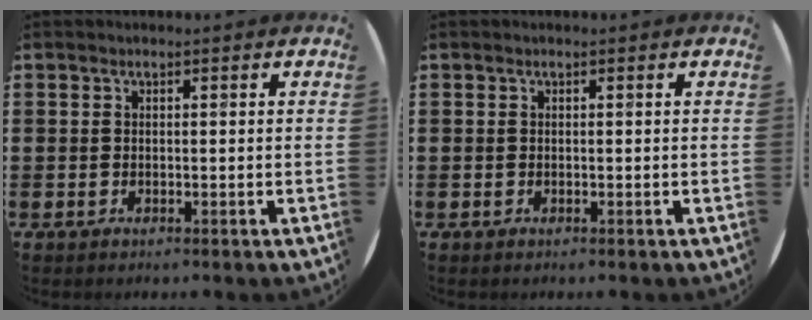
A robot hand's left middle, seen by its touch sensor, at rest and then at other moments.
{"total": 0.0}